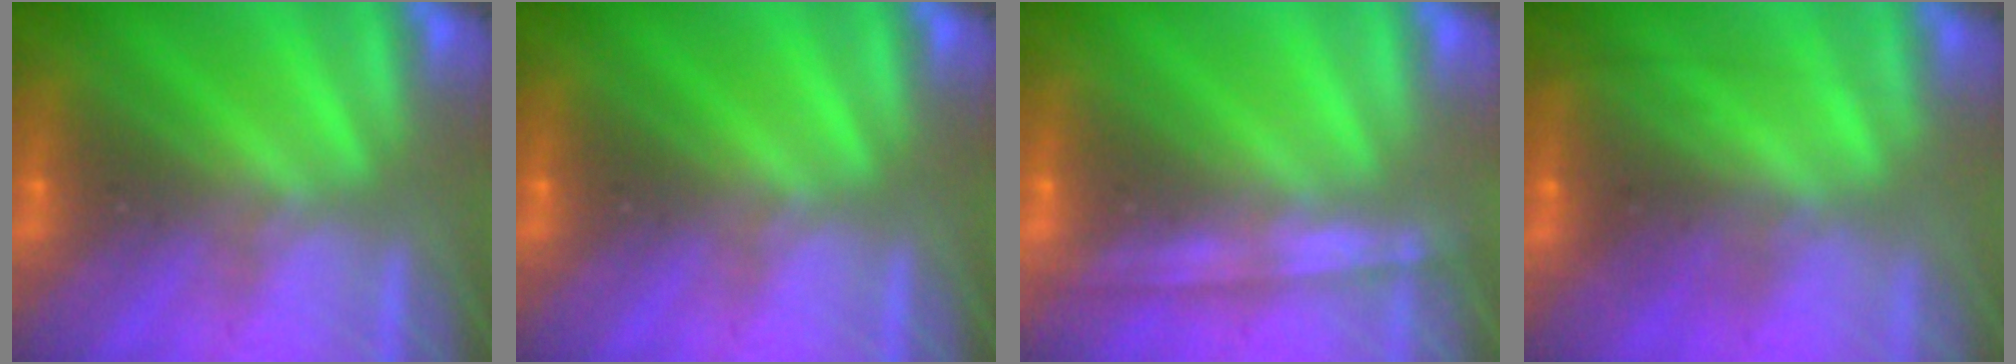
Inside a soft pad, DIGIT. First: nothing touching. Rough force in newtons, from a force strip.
{"total": 0.0}
{"total": 1.2}
{"total": 2.3}